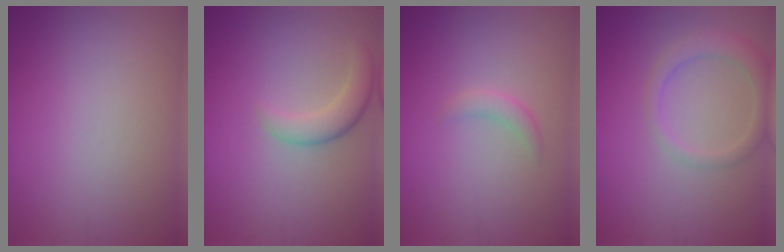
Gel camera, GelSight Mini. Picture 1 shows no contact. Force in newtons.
{"total": 2.6, "press": 2.6, "slide": 0.2}
{"total": 1.3, "press": 1.3, "slide": 0.0}
{"total": 2.6, "press": 2.6, "slide": 0.1}